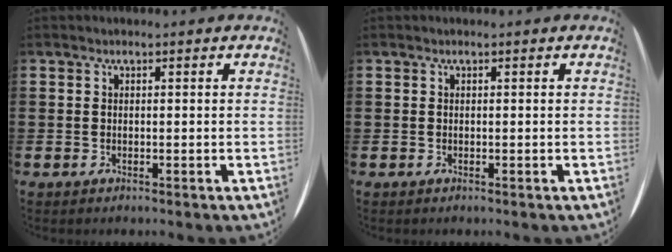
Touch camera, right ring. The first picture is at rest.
{"total": 0.0}